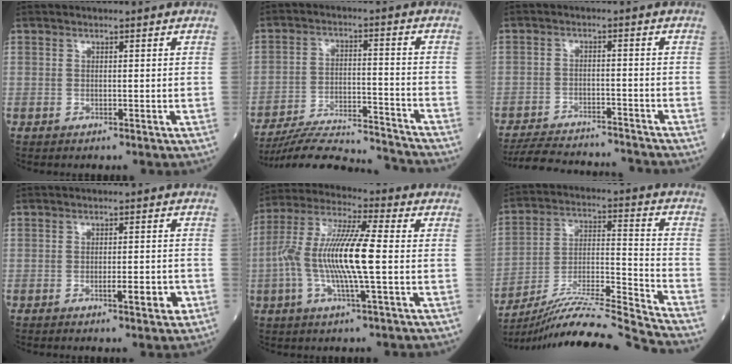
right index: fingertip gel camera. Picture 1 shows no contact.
{"total": 16.5, "force": [-16.1, 0.7, 3.5], "torque": [-0.066, 0.009, -0.247]}
{"total": 13.0, "force": [-12.4, 2.4, 3.1], "torque": [-0.055, 0.006, -0.180]}
{"total": 3.7, "force": [-1.5, 0.6, 3.4], "torque": [-0.049, -0.001, -0.019]}
{"total": 13.5, "force": [-1.5, 1.0, 13.4], "torque": [-0.271, 0.006, -0.037]}
{"total": 20.8, "force": [-19.5, -2.9, 6.7], "torque": [-0.132, -0.013, -0.329]}